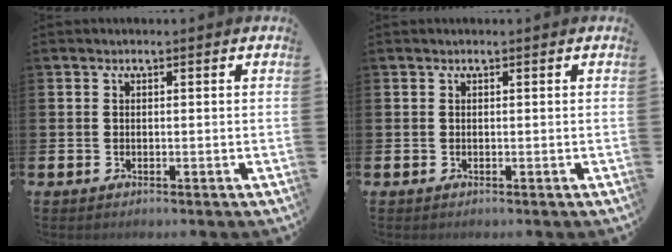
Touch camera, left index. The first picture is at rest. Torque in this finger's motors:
{"motor_torque": [0.04, 0.02, 0.02, 0.02]}